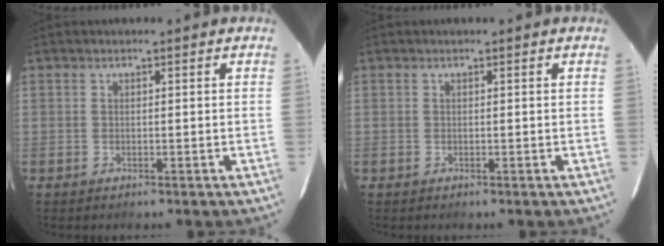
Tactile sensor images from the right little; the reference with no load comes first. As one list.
[{"total": 0.0}]